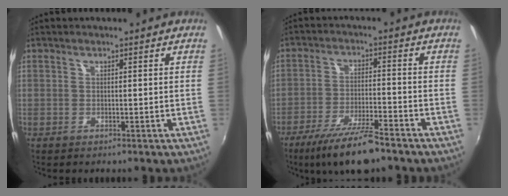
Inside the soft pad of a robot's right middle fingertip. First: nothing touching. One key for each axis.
{"total": 11.1, "fx": -8.4, "fy": 1.8, "fz": 7.1, "tx": -0.152, "ty": -0.020, "tz": -0.147}